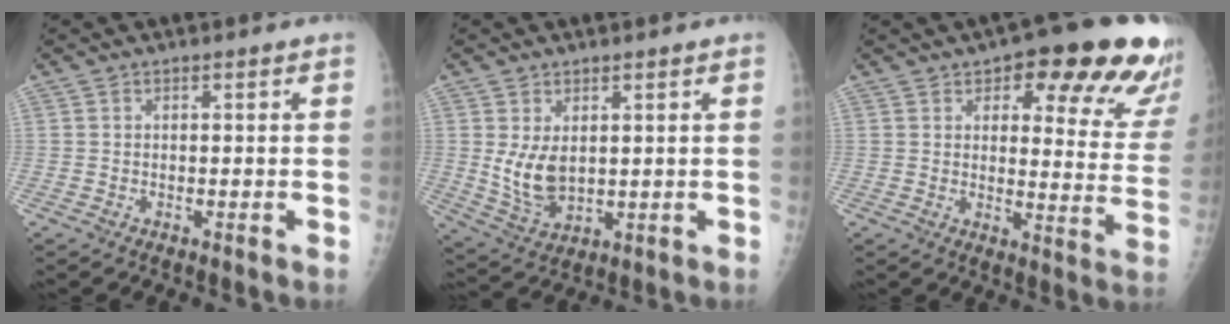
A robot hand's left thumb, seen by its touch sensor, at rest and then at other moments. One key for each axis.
{"total": 7.1, "fx": 1.5, "fy": 4.3, "fz": 5.4, "tx": -0.091, "ty": -0.023, "tz": 0.045}
{"total": 20.9, "fx": 13.1, "fy": 7.2, "fz": 14.6, "tx": -0.126, "ty": -0.055, "tz": 0.150}